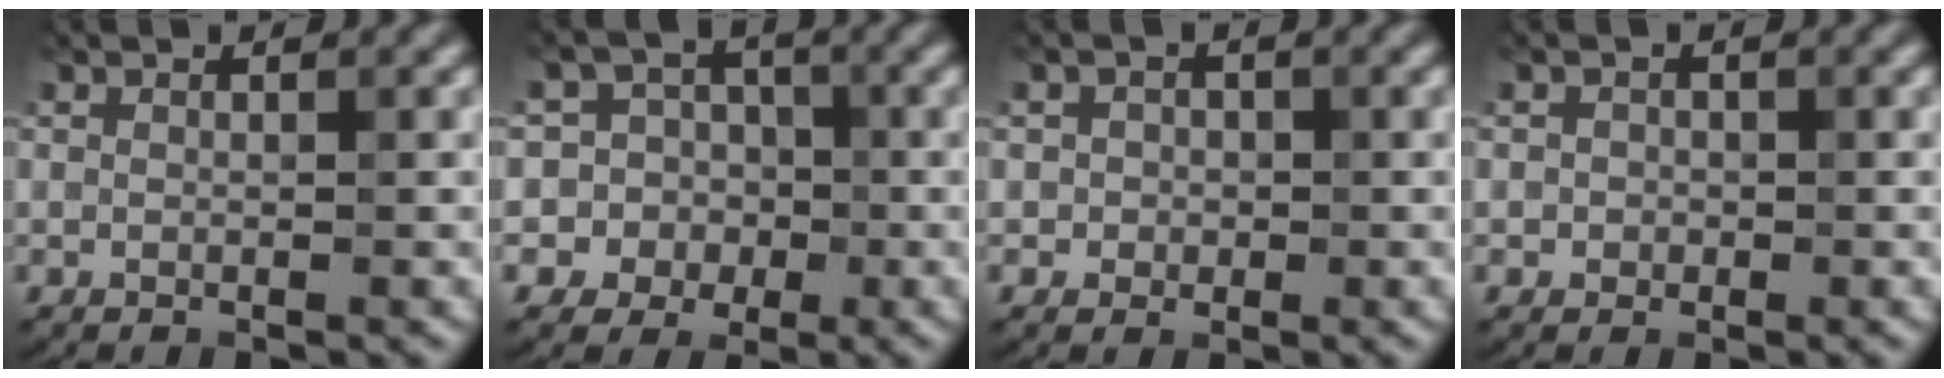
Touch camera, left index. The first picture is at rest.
{"total": 6.0, "force": [-0.8, 5.9, 0.6], "torque": [0.007, 0.027, -0.054]}
{"total": 1.4, "force": [0.0, 1.4, 0.3], "torque": [0.009, -0.005, -0.004]}
{"total": 1.0, "force": [-0.1, 1.0, 0.1], "torque": [0.006, -0.004, -0.003]}